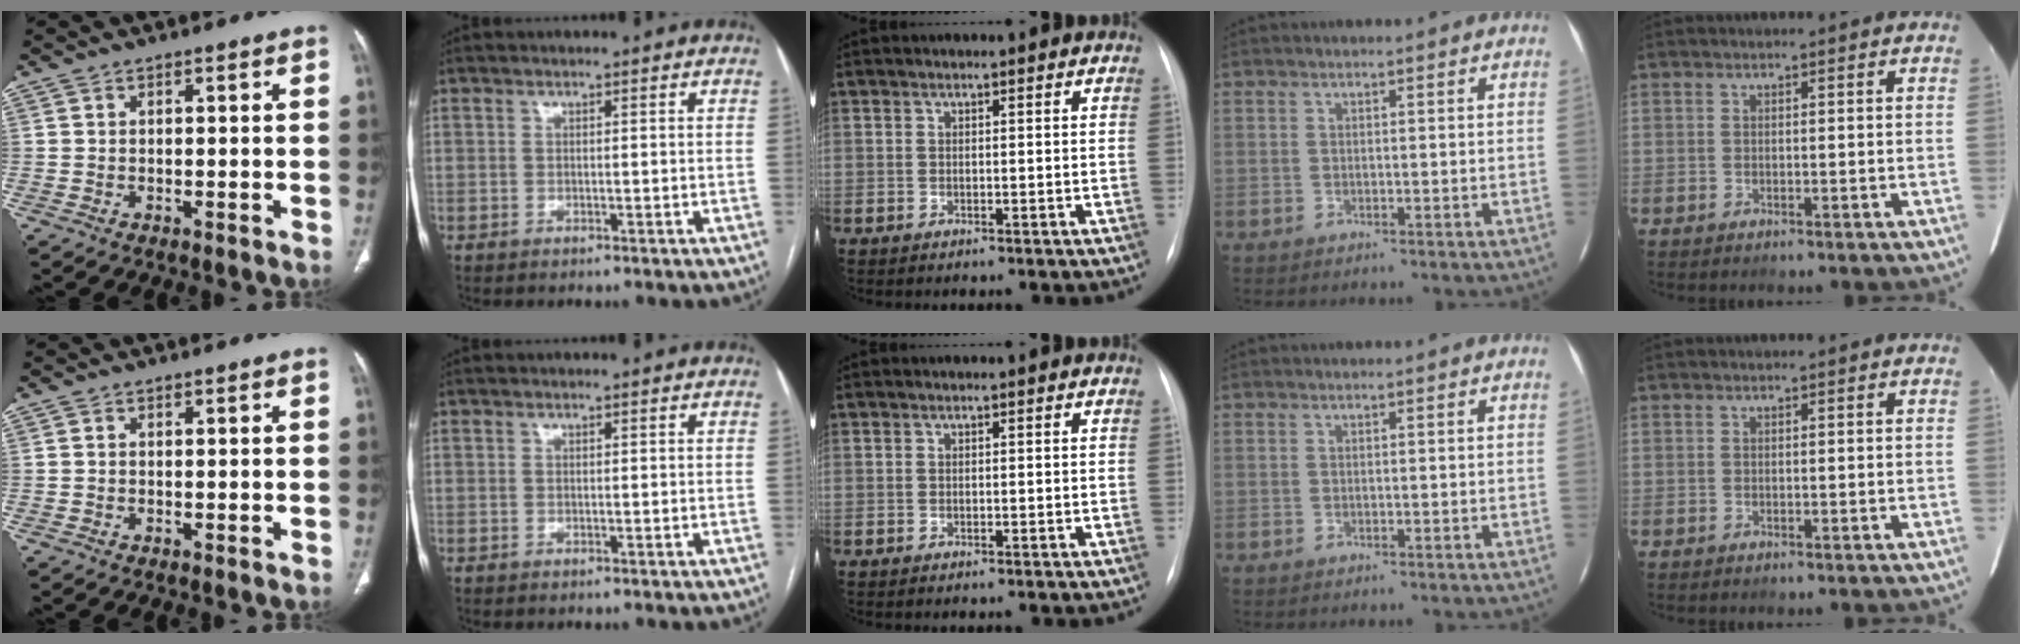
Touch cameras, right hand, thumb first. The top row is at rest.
{}